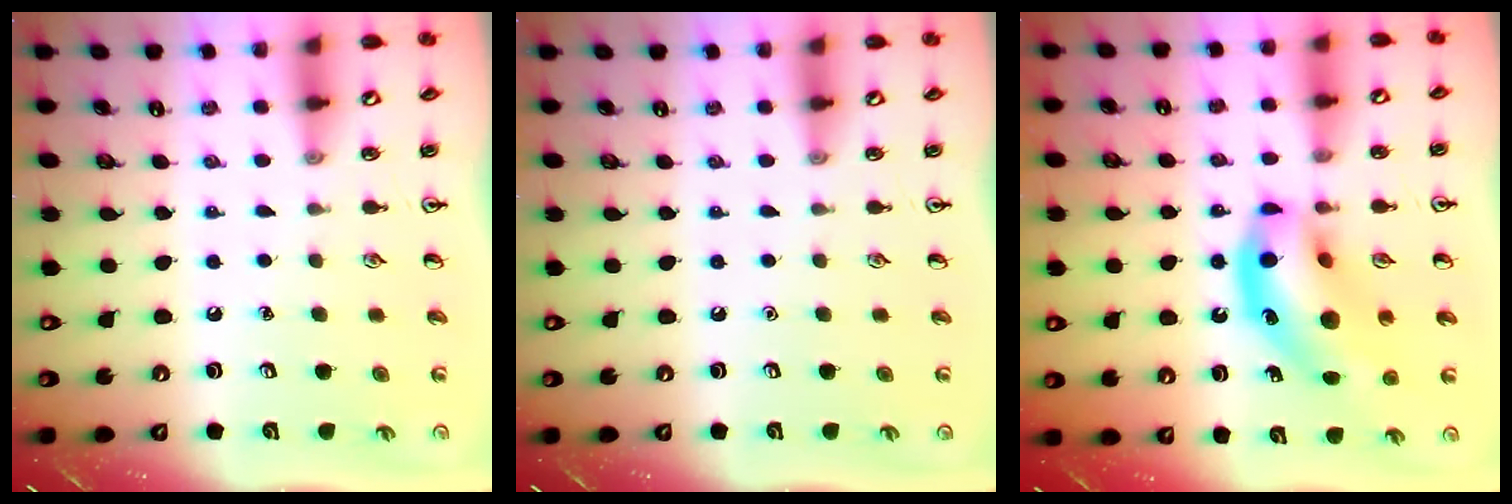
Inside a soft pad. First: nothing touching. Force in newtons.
{"total": 0.0}
{"total": 16.5, "press": 15.9, "slide": 4.5}